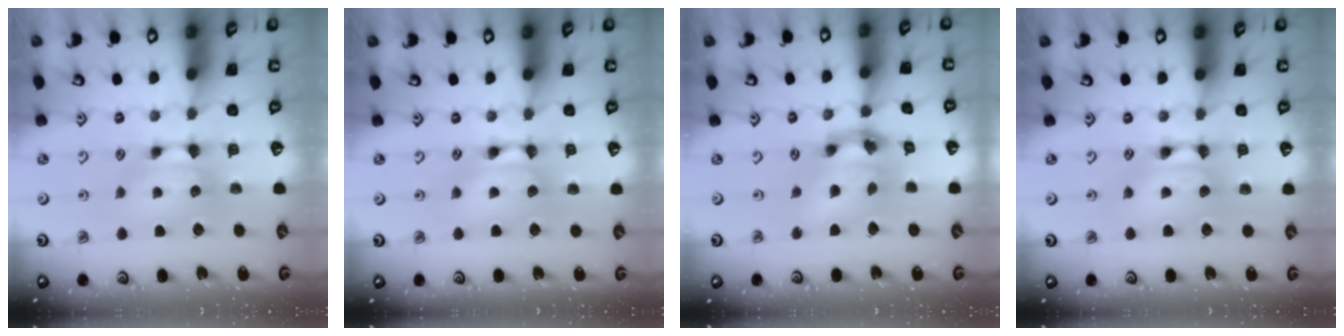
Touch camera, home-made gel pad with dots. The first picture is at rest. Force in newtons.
{"total": 1.9, "press": 1.9, "slide": 0.2}
{"total": 8.3, "press": 8.0, "slide": 2.2}
{"total": 1.9, "press": 1.9, "slide": 0.1}